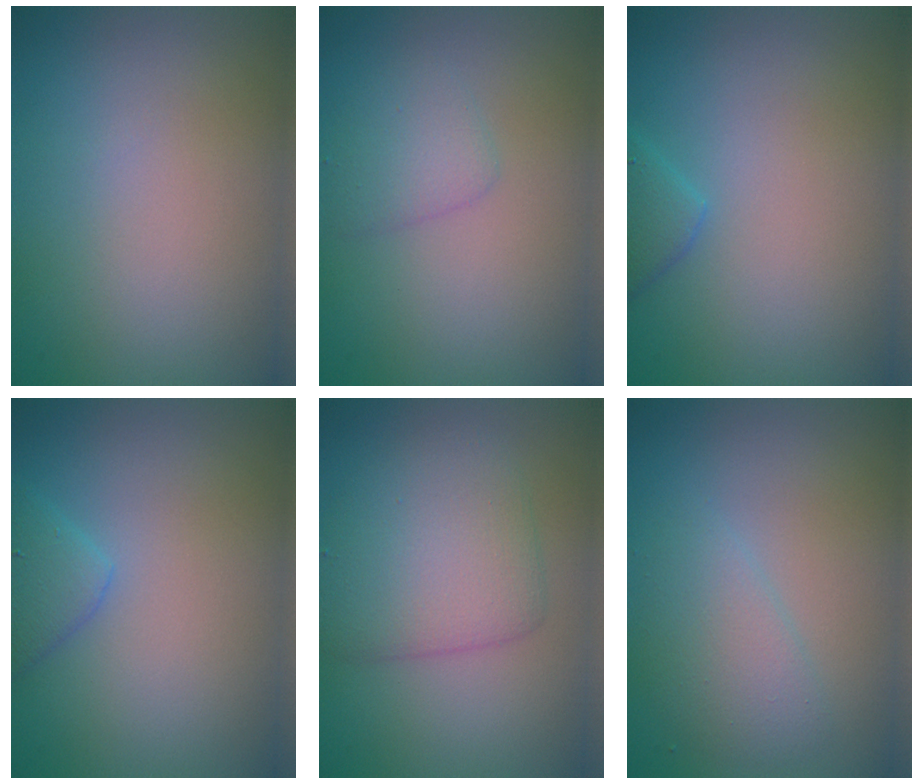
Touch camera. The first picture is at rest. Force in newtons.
{"total": 1.9, "press": 1.9, "slide": 0.0}
{"total": 1.9, "press": 1.9, "slide": 0.1}
{"total": 2.2, "press": 2.2, "slide": 0.2}
{"total": 4.8, "press": 4.8, "slide": 0.1}
{"total": 2.5, "press": 2.5, "slide": 0.1}